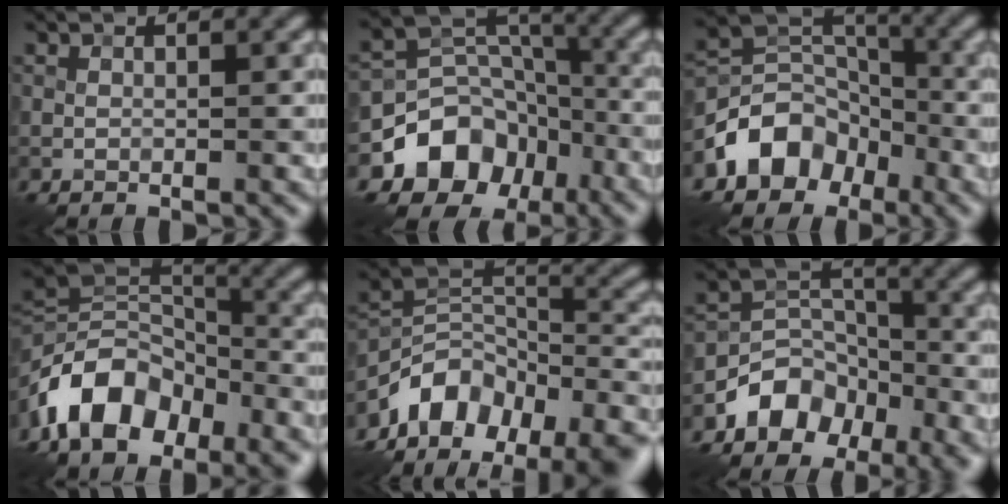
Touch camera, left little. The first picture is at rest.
{"total": 8.6, "force": [-4.5, 6.5, 3.4], "torque": [-0.041, -0.003, -0.081]}
{"total": 6.7, "force": [-3.7, 4.9, 2.6], "torque": [-0.026, 0.000, -0.077]}
{"total": 10.3, "force": [-6.2, 5.7, 6.0], "torque": [-0.096, 0.012, -0.120]}
{"total": 11.0, "force": [-7.4, 6.2, 5.3], "torque": [-0.087, 0.012, -0.129]}
{"total": 5.9, "force": [-3.8, 3.8, 2.6], "torque": [-0.034, 0.002, -0.072]}